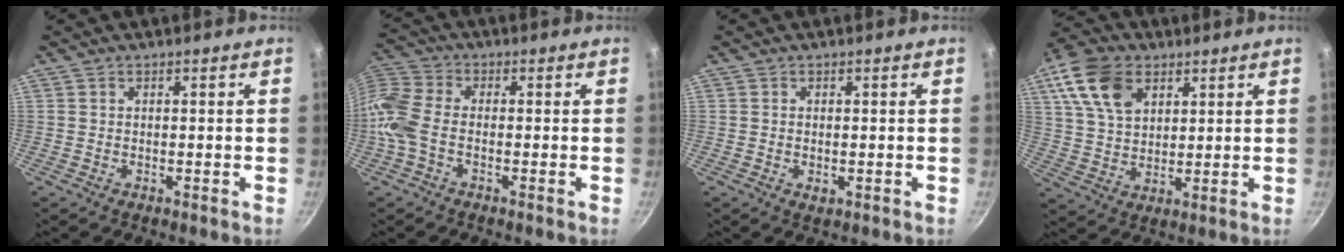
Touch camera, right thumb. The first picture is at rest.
{"total": 9.5, "force": [-2.5, 5.8, 7.0], "torque": [-0.158, 0.026, -0.076]}
{"total": 1.6, "force": [-0.2, 0.9, 1.2], "torque": [-0.020, -0.002, -0.002]}
{"total": 13.0, "force": [5.7, 8.5, 8.0], "torque": [-0.135, -0.007, 0.106]}